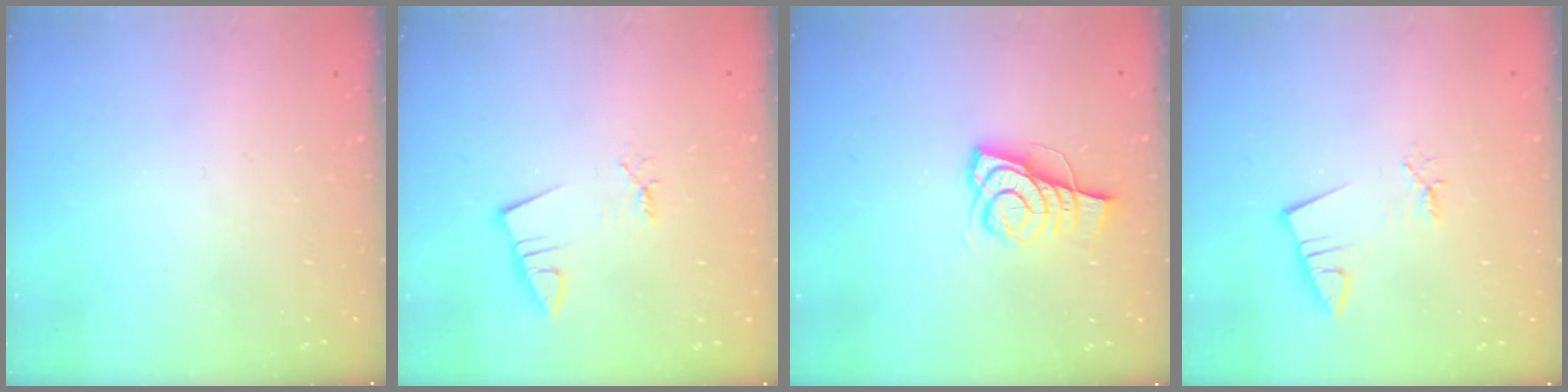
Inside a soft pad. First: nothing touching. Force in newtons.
{"total": 2.1, "press": 2.1, "slide": 0.2}
{"total": 8.3, "press": 8.2, "slide": 0.4}
{"total": 2.3, "press": 2.2, "slide": 0.3}